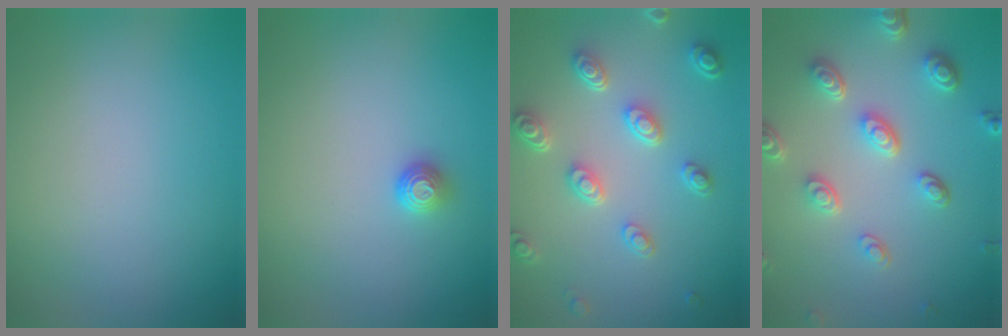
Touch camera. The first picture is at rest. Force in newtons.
{"total": 1.3, "press": 1.1, "slide": 0.7}
{"total": 4.7, "press": 3.7, "slide": 2.9}
{"total": 5.2, "press": 3.9, "slide": 3.5}